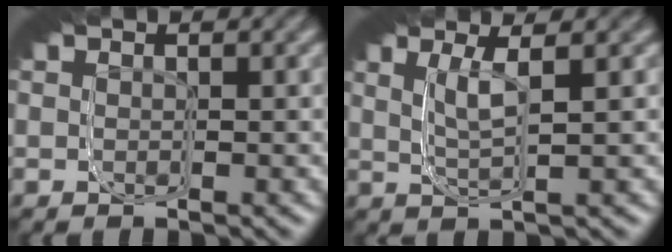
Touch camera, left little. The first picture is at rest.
{"total": 3.4, "force": [2.0, 0.1, 2.8], "torque": [-0.058, 0.026, 0.018]}